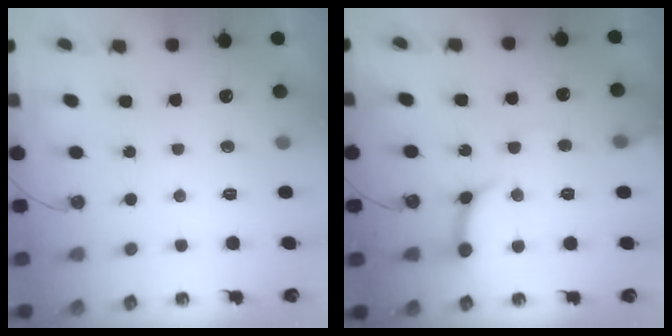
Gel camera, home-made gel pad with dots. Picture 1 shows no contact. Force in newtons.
{"total": 11.9, "press": 11.8, "slide": 1.3}